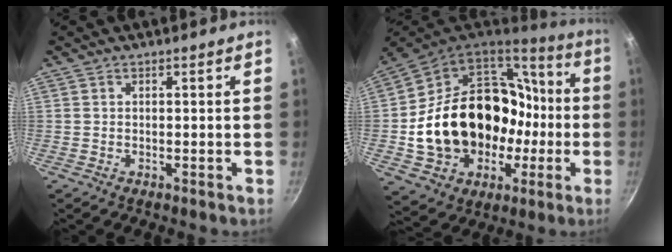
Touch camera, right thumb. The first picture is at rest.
{"total": 29.2, "force": [-2.6, 22.2, 18.8], "torque": [-0.296, 0.060, -0.009]}